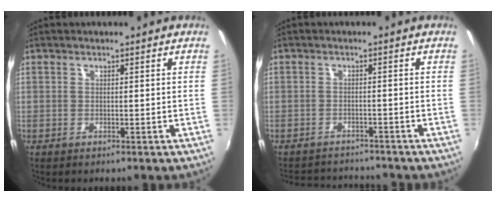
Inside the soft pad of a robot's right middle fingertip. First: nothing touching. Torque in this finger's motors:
{"motor_torque": [0.29, -0.81, -0.12, -0.12]}